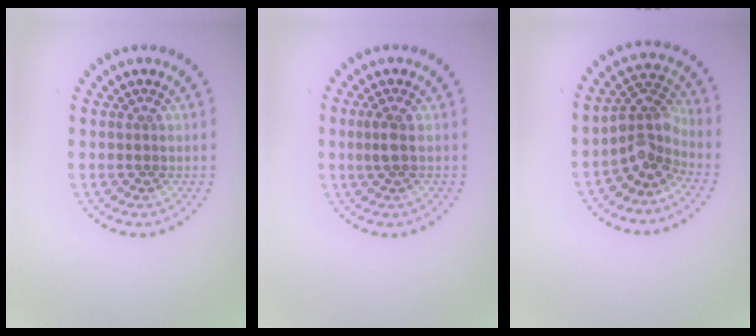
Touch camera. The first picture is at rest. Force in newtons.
{"total": 1.3, "press": 1.1, "slide": 0.6}
{"total": 3.4, "press": 2.6, "slide": 2.2}